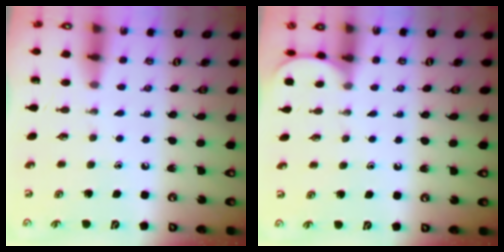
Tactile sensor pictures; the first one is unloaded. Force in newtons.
{"total": 1.1, "press": 1.1, "slide": 0.1}